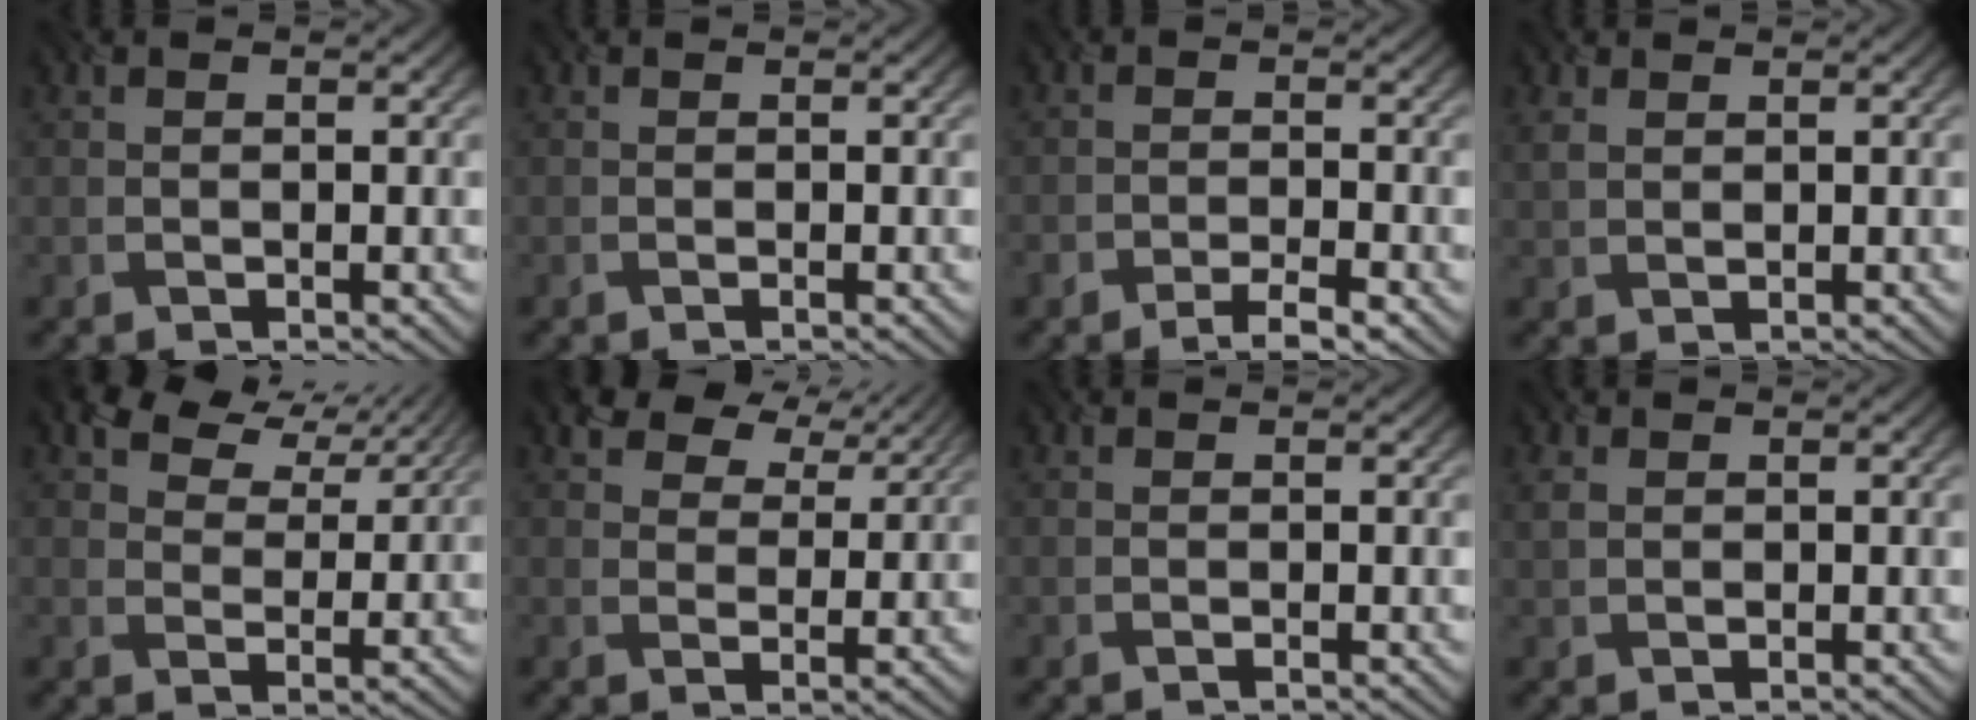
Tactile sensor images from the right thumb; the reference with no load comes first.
{"total": 0.6, "force": [0.1, -0.4, -0.3], "torque": [0.005, -0.001, -0.001]}
{"total": 2.7, "force": [-2.2, 0.6, 1.5], "torque": [-0.026, -0.001, -0.042]}
{"total": 1.7, "force": [1.4, 0.7, 0.6], "torque": [-0.031, 0.000, 0.027]}
{"total": 6.2, "force": [4.8, 3.1, 2.5], "torque": [-0.051, 0.007, 0.081]}
{"total": 6.4, "force": [4.7, 3.4, 2.6], "torque": [-0.056, 0.006, 0.079]}
{"total": 0.5, "force": [0.2, -0.4, -0.3], "torque": [0.005, -0.002, 0.001]}
{"total": 1.3, "force": [0.9, 0.8, 0.5], "torque": [-0.025, 0.001, 0.017]}